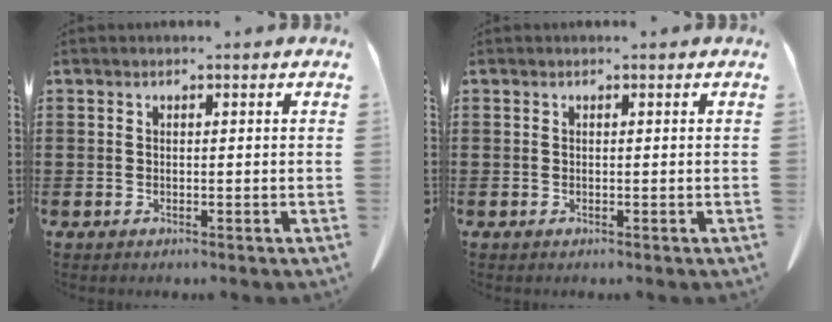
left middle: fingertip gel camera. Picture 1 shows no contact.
{"total": 0.0}